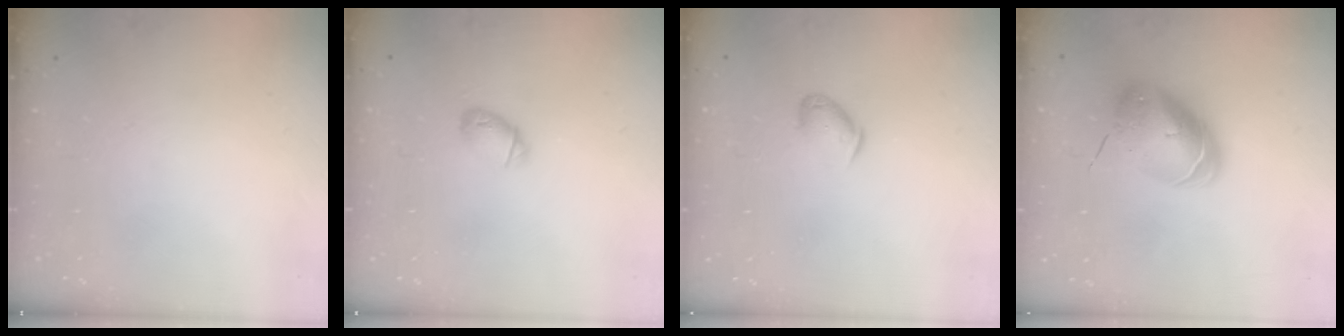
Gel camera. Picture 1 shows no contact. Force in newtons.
{"total": 4.2, "press": 4.1, "slide": 0.7}
{"total": 6.6, "press": 6.5, "slide": 0.7}
{"total": 8.1, "press": 8.0, "slide": 1.5}